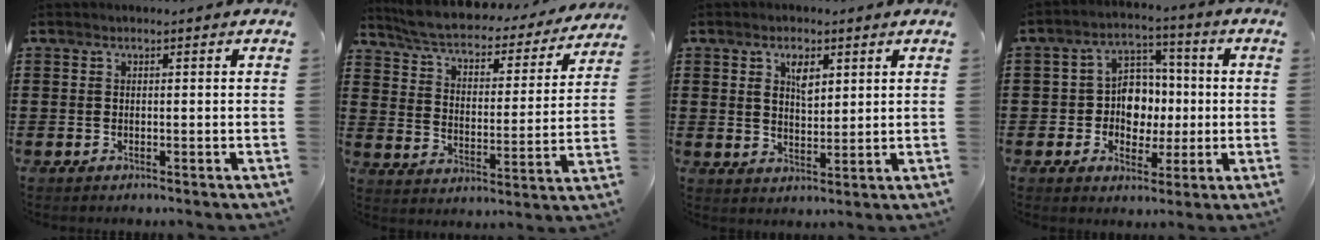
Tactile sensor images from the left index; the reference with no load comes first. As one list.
[{"total": 4.5, "force": [4.0, 0.9, 1.8], "torque": [-0.058, -0.030, 0.061]}, {"total": 3.7, "force": [2.0, 1.7, 2.6], "torque": [-0.042, 0.001, 0.032]}, {"total": 7.3, "force": [-0.6, 6.4, 3.5], "torque": [-0.068, 0.014, -0.013]}]